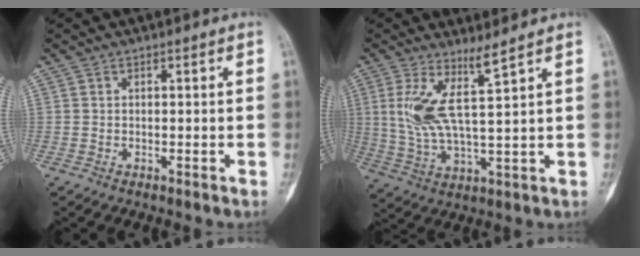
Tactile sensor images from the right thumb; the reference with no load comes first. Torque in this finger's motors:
{"motor_torque": [0.70, 1.53, 0.27, 0.32, 0.16]}